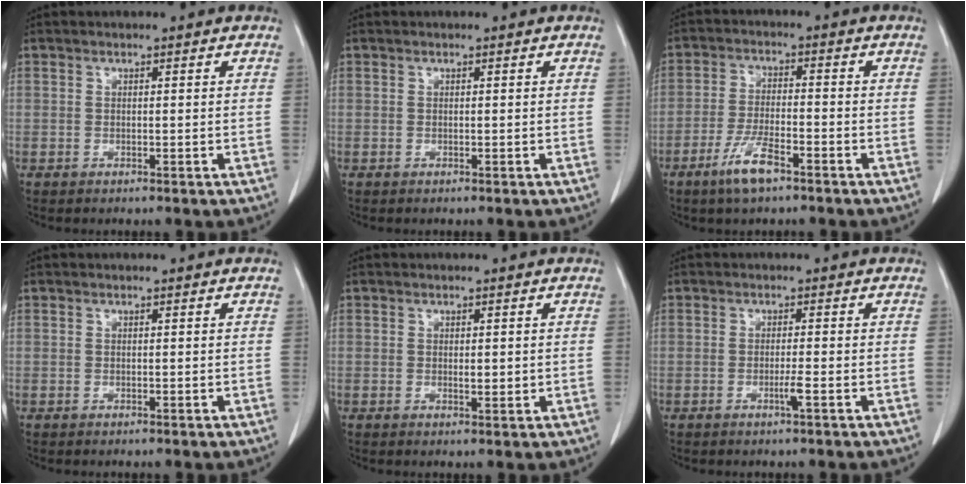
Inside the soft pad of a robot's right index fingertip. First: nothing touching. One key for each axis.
{"total": 0.0}
{"total": 6.4, "fx": -4.0, "fy": 1.1, "fz": 4.8, "tx": -0.098, "ty": -0.007, "tz": -0.071}
{"total": 0.0}
{"total": 1.3, "fx": 0.1, "fy": 0.6, "fz": 1.2, "tx": -0.018, "ty": -0.004, "tz": 0.004}
{"total": 1.6, "fx": -0.7, "fy": -0.3, "fz": 1.4, "tx": -0.029, "ty": -0.003, "tz": -0.014}